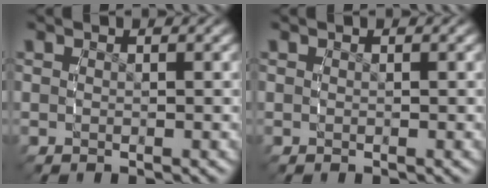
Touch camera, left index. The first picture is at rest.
{"total": 0.0}